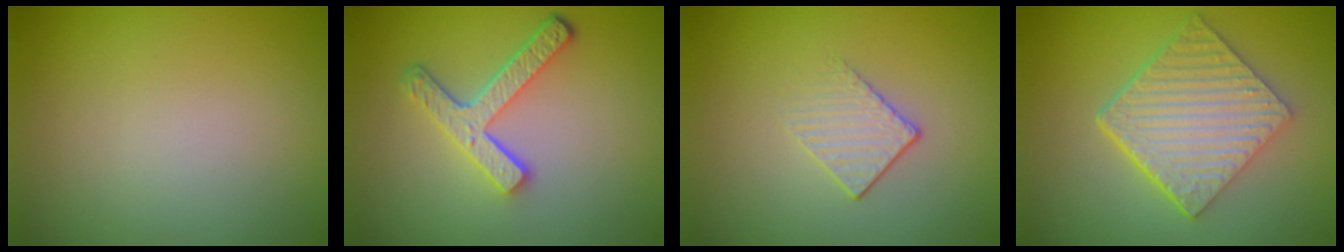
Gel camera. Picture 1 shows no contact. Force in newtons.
{"total": 4.1, "press": 3.2, "slide": 2.6}
{"total": 1.5, "press": 0.9, "slide": 1.2}
{"total": 6.4, "press": 4.5, "slide": 4.7}